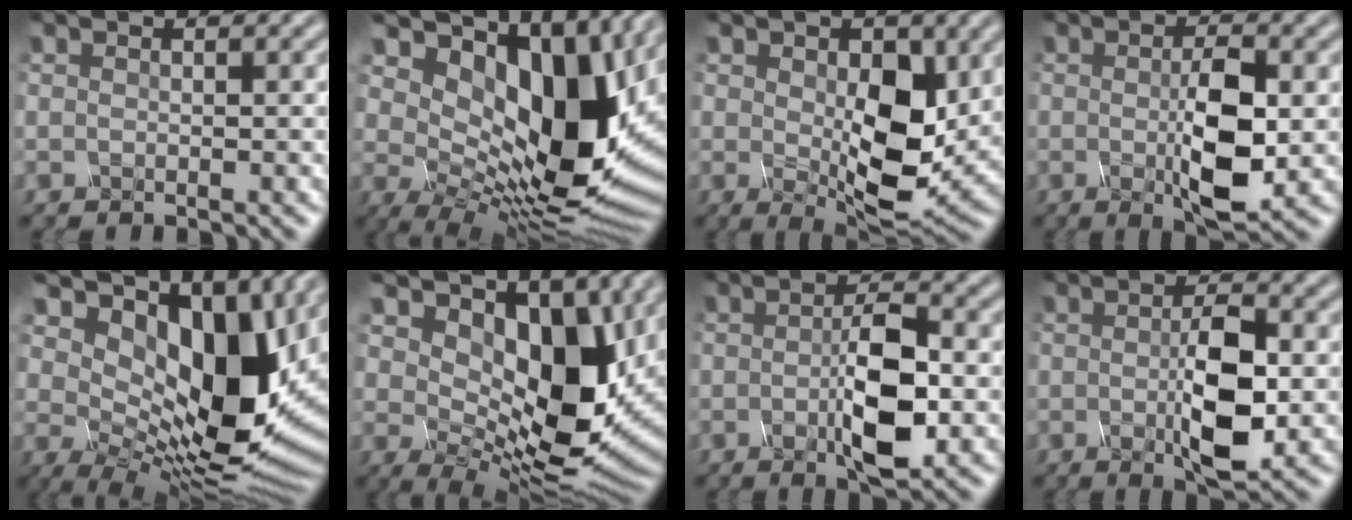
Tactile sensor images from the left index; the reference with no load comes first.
{"total": 16.9, "force": [5.6, 9.2, 12.9], "torque": [-0.189, 0.002, 0.103]}
{"total": 7.9, "force": [0.3, 4.2, 6.7], "torque": [-0.115, -0.010, 0.013]}
{"total": 5.6, "force": [-0.5, 1.7, 5.3], "torque": [-0.103, -0.005, -0.003]}
{"total": 14.9, "force": [5.1, 8.0, 11.5], "torque": [-0.158, -0.006, 0.093]}
{"total": 11.4, "force": [3.3, 6.5, 8.8], "torque": [-0.135, -0.012, 0.058]}
{"total": 5.4, "force": [-1.1, 1.5, 5.1], "torque": [-0.099, 0.001, -0.017]}
{"total": 5.7, "force": [-0.7, 1.7, 5.4], "torque": [-0.103, -0.003, -0.007]}